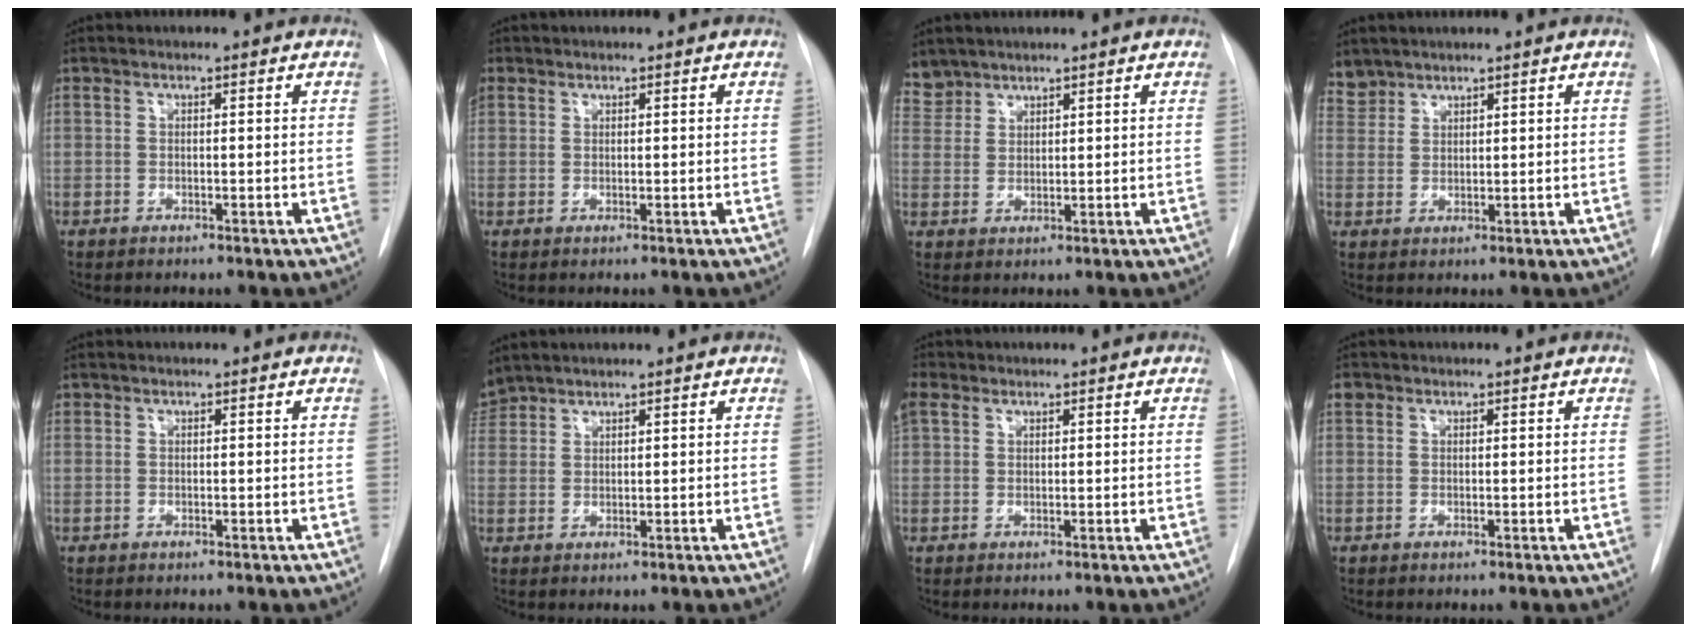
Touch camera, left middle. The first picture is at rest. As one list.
[{"total": 1.8, "force": [1.0, 1.5, 0.3], "torque": [-0.004, 0.012, 0.018]}, {"total": 3.8, "force": [3.5, 1.6, -0.4], "torque": [0.009, 0.009, 0.074]}, {"total": 3.3, "force": [3.0, 1.3, -0.3], "torque": [0.008, 0.010, 0.063]}, {"total": 0.0}, {"total": 3.1, "force": [3.1, 0.7, 0.0], "torque": [-0.004, 0.016, 0.064]}, {"total": 3.9, "force": [2.1, 2.9, 1.5], "torque": [-0.049, 0.023, 0.048]}, {"total": 1.0, "force": [0.6, 0.8, 0.2], "torque": [0.000, 0.014, 0.009]}]